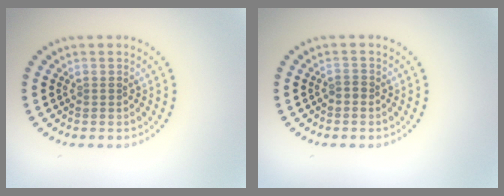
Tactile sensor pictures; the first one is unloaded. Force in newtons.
{"total": 0.7, "press": 0.6, "slide": 0.4}